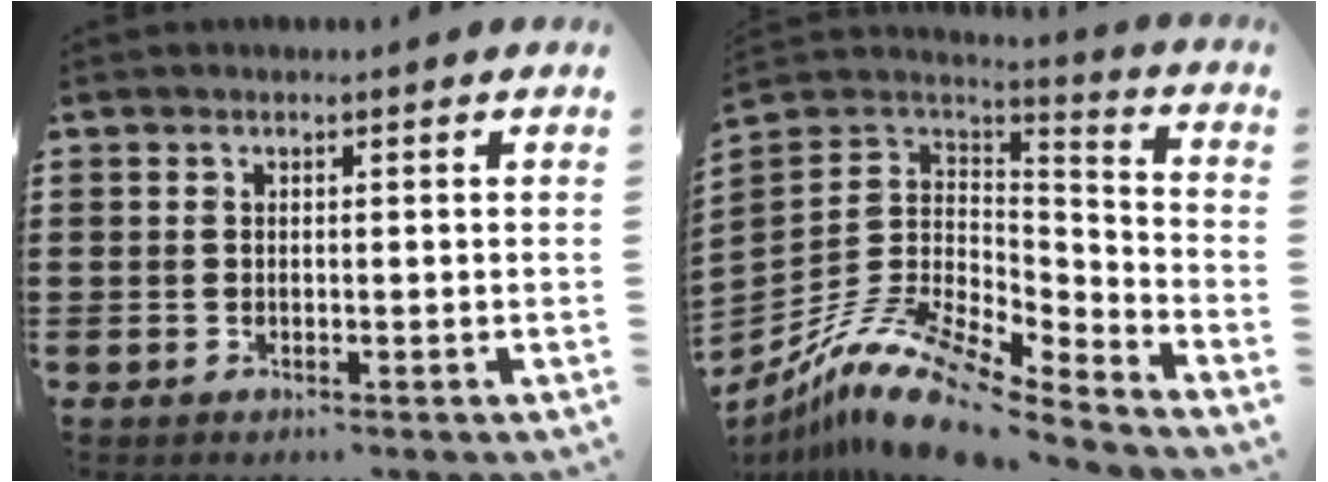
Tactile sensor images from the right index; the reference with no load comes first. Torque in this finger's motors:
{"motor_torque": [-0.13, -0.04, -0.18, -0.21]}